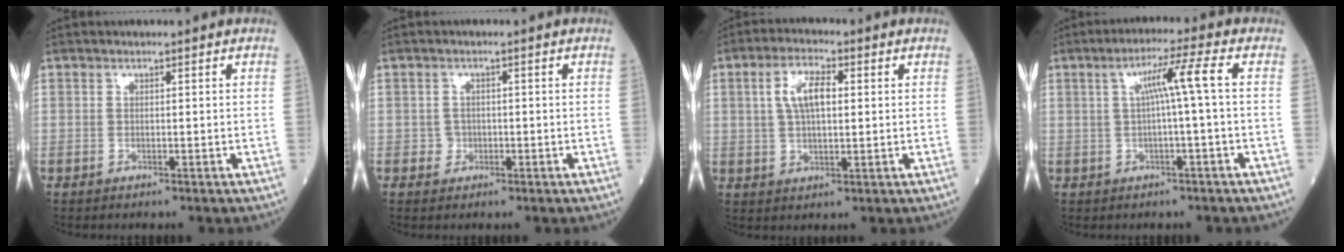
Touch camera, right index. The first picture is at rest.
{"total": 2.0, "force": [-0.6, 1.9, 0.6], "torque": [-0.011, 0.007, -0.006]}
{"total": 7.0, "force": [1.6, 2.9, 6.2], "torque": [-0.133, 0.015, 0.032]}
{"total": 6.3, "force": [0.6, -0.3, 6.2], "torque": [-0.116, 0.017, 0.014]}